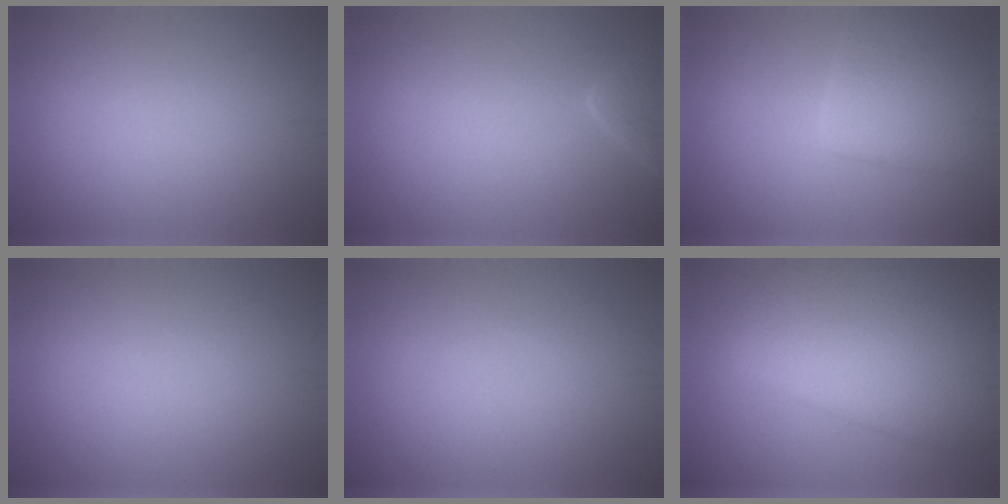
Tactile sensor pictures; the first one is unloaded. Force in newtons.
{"total": 2.5, "press": 2.5, "slide": 0.2}
{"total": 5.0, "press": 5.0, "slide": 0.3}
{"total": 0.0}
{"total": 0.0}
{"total": 10.2, "press": 10.2, "slide": 0.4}